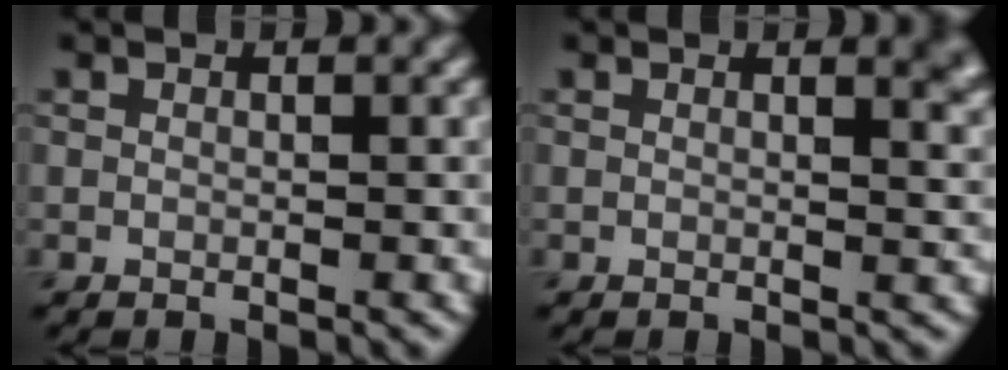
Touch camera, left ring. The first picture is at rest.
{"total": 2.4, "force": [1.4, 0.9, 1.7], "torque": [-0.005, 0.003, 0.016]}